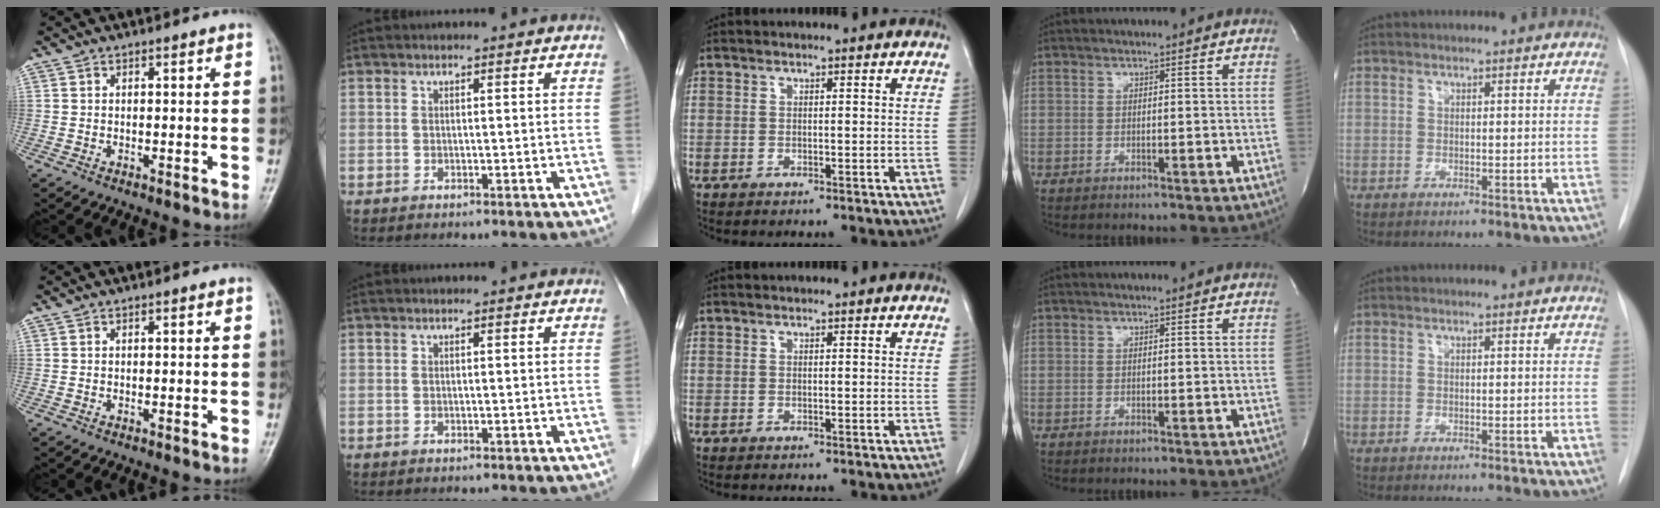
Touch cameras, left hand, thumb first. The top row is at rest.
{}